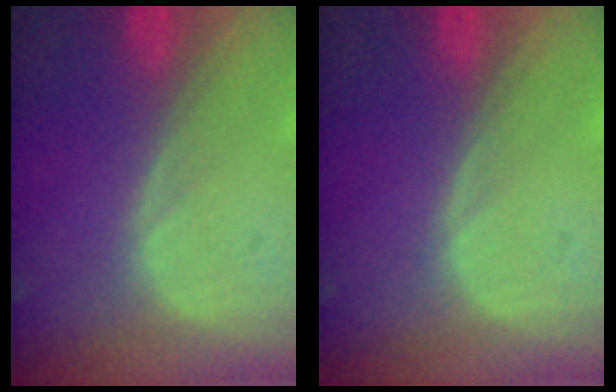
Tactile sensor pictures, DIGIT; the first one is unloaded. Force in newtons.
{"total": 0.0}